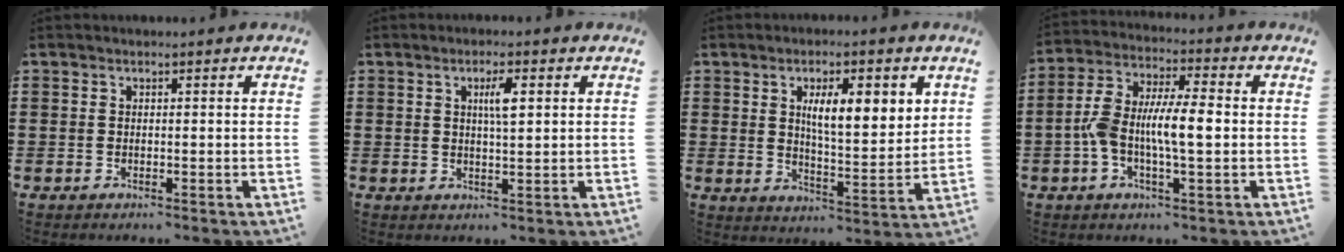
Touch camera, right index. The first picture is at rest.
{"total": 3.3, "force": [1.0, 0.8, 3.1], "torque": [-0.055, 0.005, 0.010]}
{"total": 7.5, "force": [2.8, 2.6, 6.5], "torque": [-0.108, -0.001, 0.041]}
{"total": 8.7, "force": [-1.2, 2.8, 8.2], "torque": [-0.170, -0.001, -0.027]}